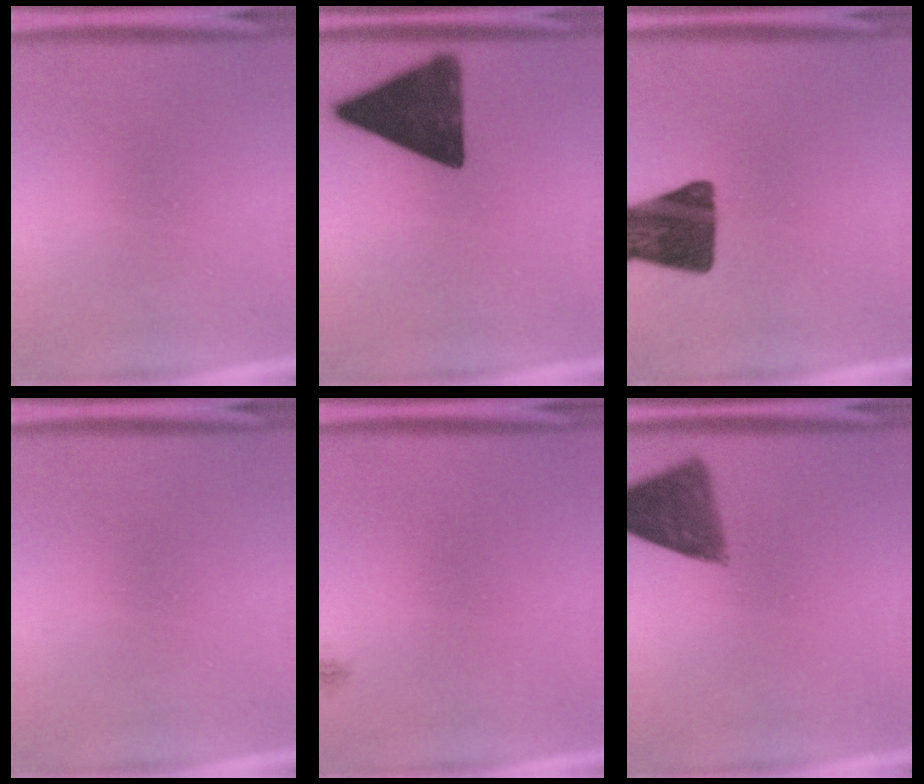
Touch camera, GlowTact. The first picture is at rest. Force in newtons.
{"total": 13.3}
{"total": 14.3}
{"total": 0.0}
{"total": 0.7}
{"total": 8.2}